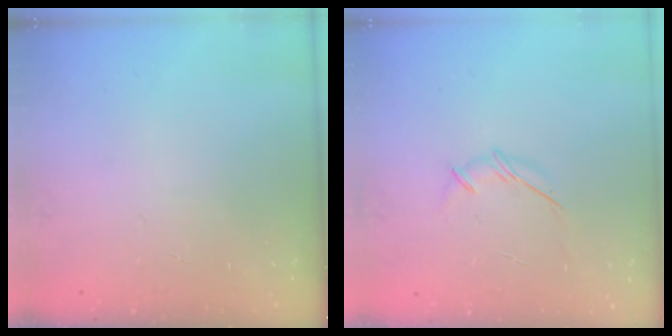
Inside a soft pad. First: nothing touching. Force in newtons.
{"total": 4.1, "press": 4.0, "slide": 0.9}